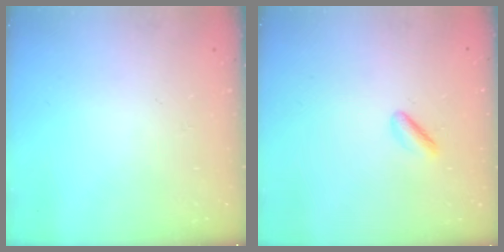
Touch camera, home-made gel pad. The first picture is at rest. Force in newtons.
{"total": 2.0, "press": 1.8, "slide": 0.9}